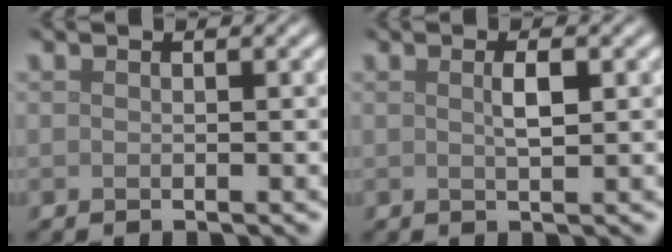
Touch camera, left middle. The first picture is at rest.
{"total": 1.6, "force": [0.4, 0.3, 1.5], "torque": [-0.028, 0.003, 0.006]}